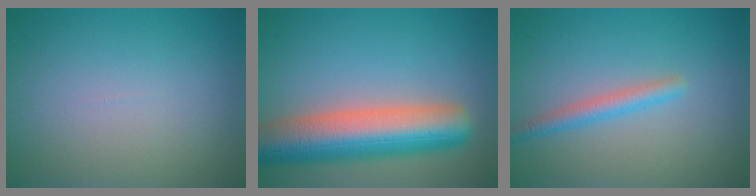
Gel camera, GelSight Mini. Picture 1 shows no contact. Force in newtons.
{"total": 9.8, "press": 9.8, "slide": 0.5}
{"total": 2.0, "press": 2.0, "slide": 0.1}